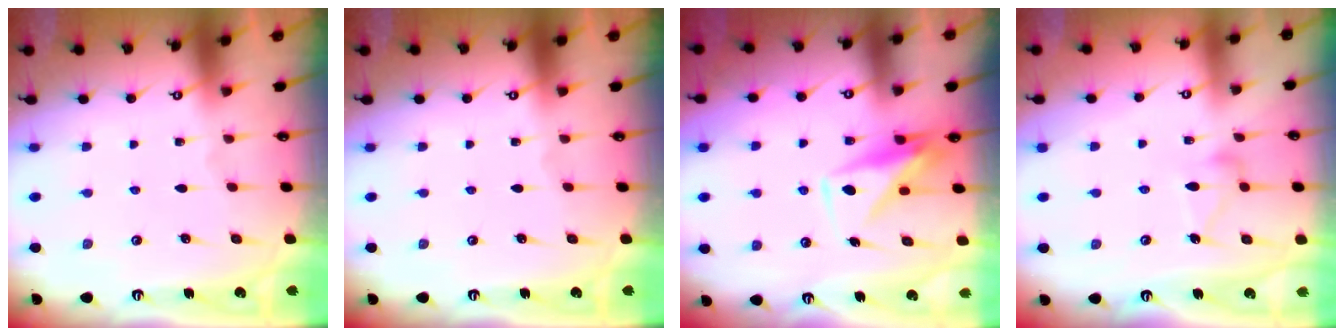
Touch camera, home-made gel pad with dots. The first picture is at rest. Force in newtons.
{"total": 0.0}
{"total": 8.6, "press": 8.6, "slide": 0.9}
{"total": 11.2, "press": 11.2, "slide": 0.5}